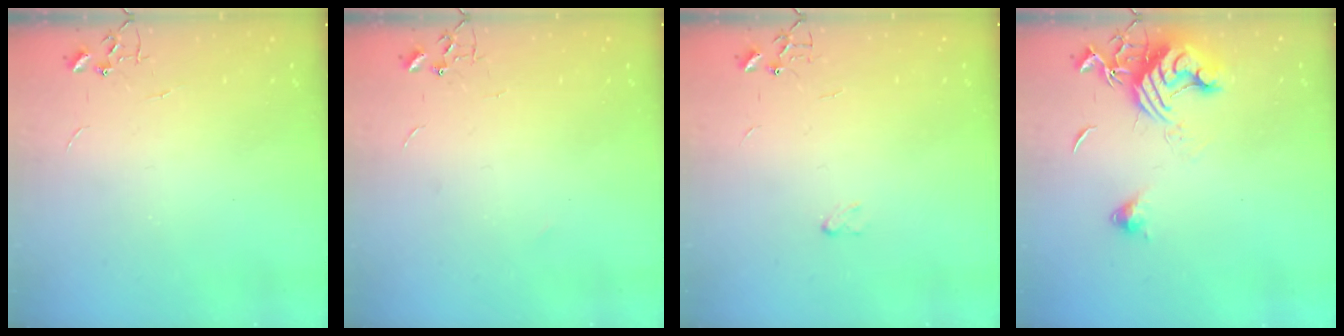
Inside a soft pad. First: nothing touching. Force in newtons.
{"total": 3.4, "press": 3.1, "slide": 1.5}
{"total": 3.2, "press": 3.1, "slide": 0.4}
{"total": 12.9, "press": 12.8, "slide": 1.6}